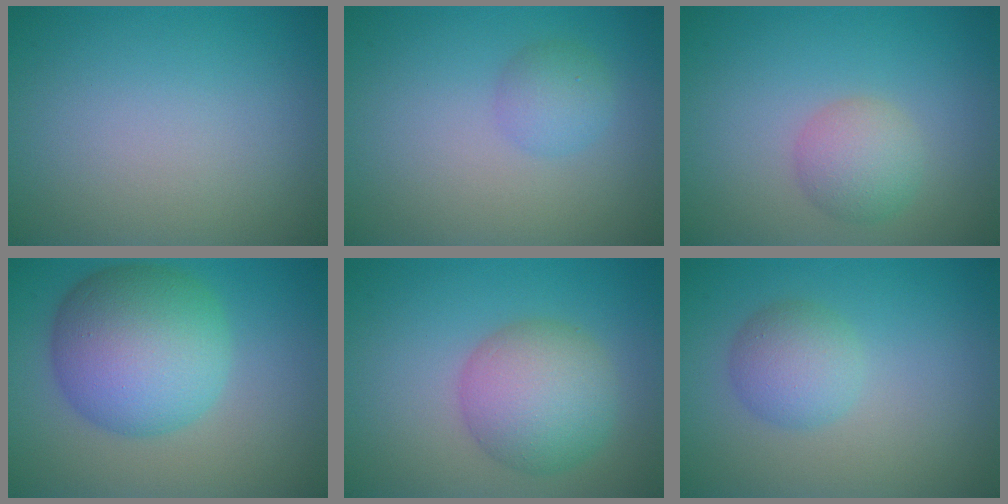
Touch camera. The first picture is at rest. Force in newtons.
{"total": 2.0, "press": 2.0, "slide": 0.1}
{"total": 2.9, "press": 2.9, "slide": 0.1}
{"total": 9.8, "press": 9.8, "slide": 0.1}
{"total": 6.1, "press": 6.1, "slide": 0.2}
{"total": 3.0, "press": 3.0, "slide": 0.0}